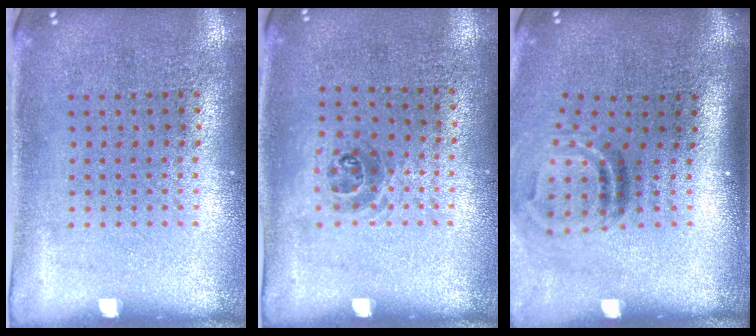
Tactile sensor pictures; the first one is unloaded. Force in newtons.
{"total": 1.0, "press": 0.7, "slide": 0.7}
{"total": 2.0, "press": 1.2, "slide": 1.6}